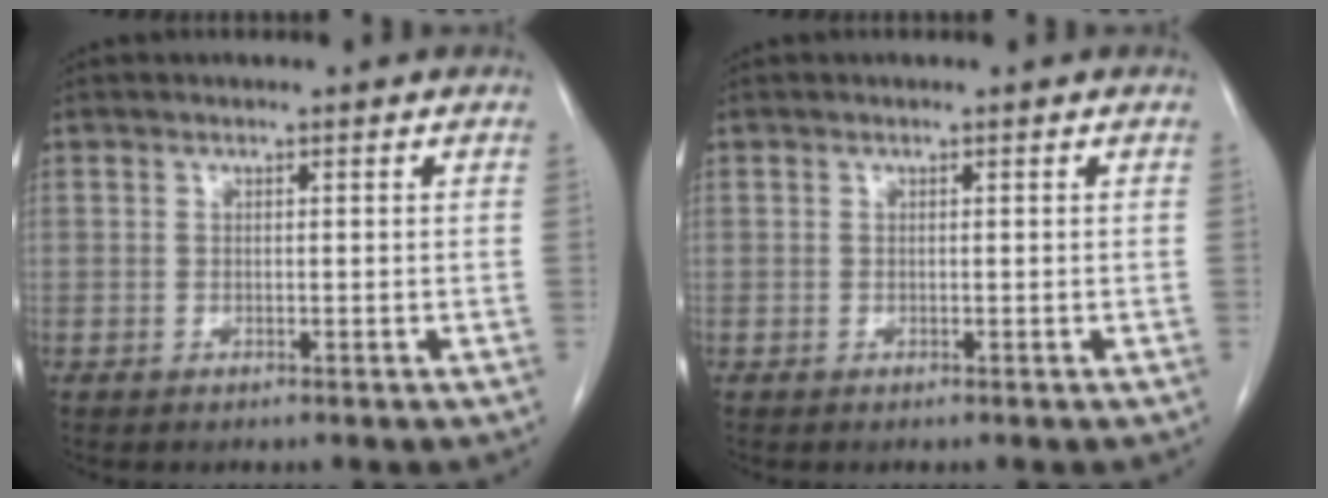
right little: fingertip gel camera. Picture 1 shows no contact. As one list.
[{"total": 0.0}]